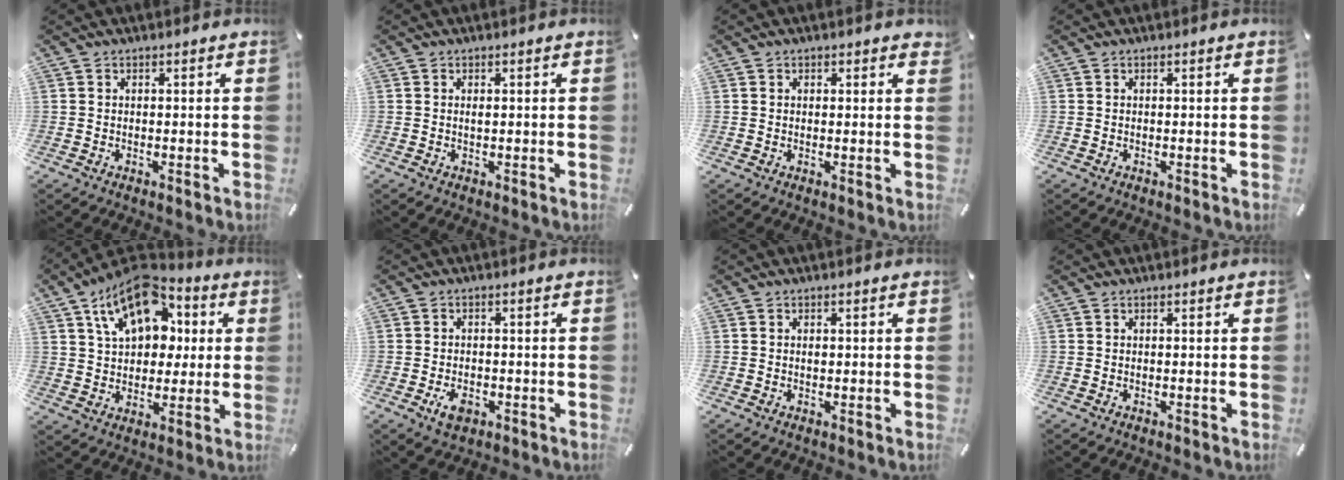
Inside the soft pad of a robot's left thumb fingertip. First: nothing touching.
{"total": 0.8, "force": [0.2, 0.2, 0.8], "torque": [-0.015, 0.000, 0.003]}
{"total": 0.9, "force": [0.5, 0.6, 0.4], "torque": [-0.001, 0.000, 0.007]}
{"total": 0.0}
{"total": 17.0, "force": [7.6, 11.4, 10.2], "torque": [-0.175, -0.027, 0.136]}
{"total": 4.0, "force": [-1.7, 2.5, 2.6], "torque": [-0.056, 0.006, -0.032]}
{"total": 0.6, "force": [0.1, 0.4, 0.5], "torque": [-0.011, 0.000, 0.000]}
{"total": 0.0}